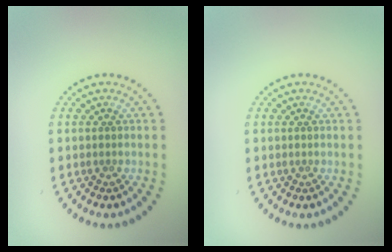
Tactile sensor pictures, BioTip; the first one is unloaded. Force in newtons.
{"total": 0.0}